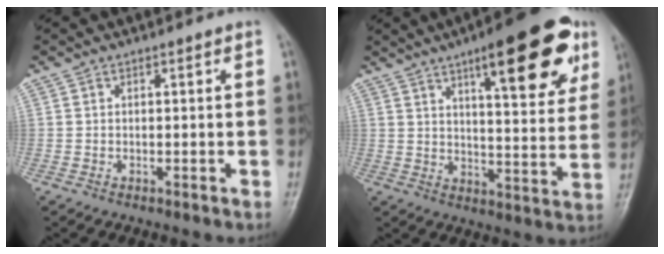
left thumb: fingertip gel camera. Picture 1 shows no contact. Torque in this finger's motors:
{"motor_torque": [2.19, 1.59, 1.86, -0.91, 0.14]}